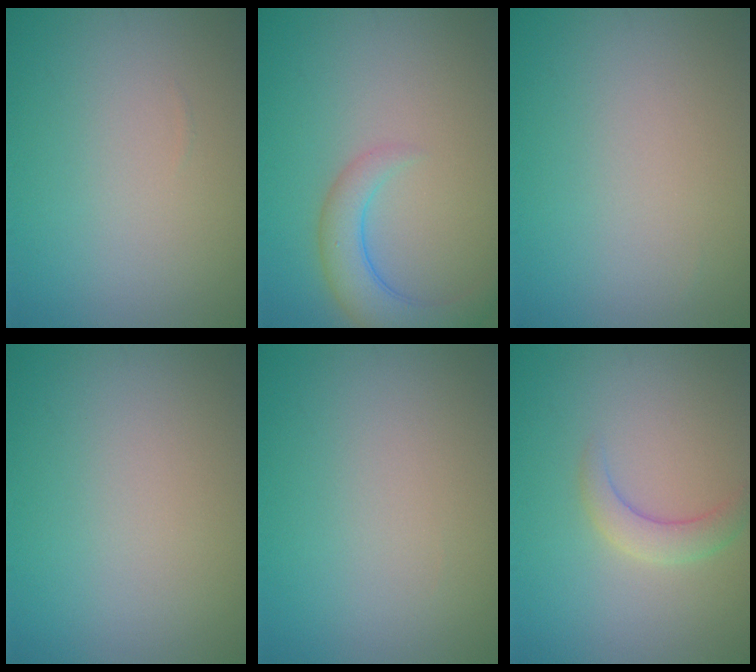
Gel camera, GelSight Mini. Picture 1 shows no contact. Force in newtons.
{"total": 4.0, "press": 4.0, "slide": 0.3}
{"total": 0.0}
{"total": 0.0}
{"total": 0.0}
{"total": 2.1, "press": 2.1, "slide": 0.3}